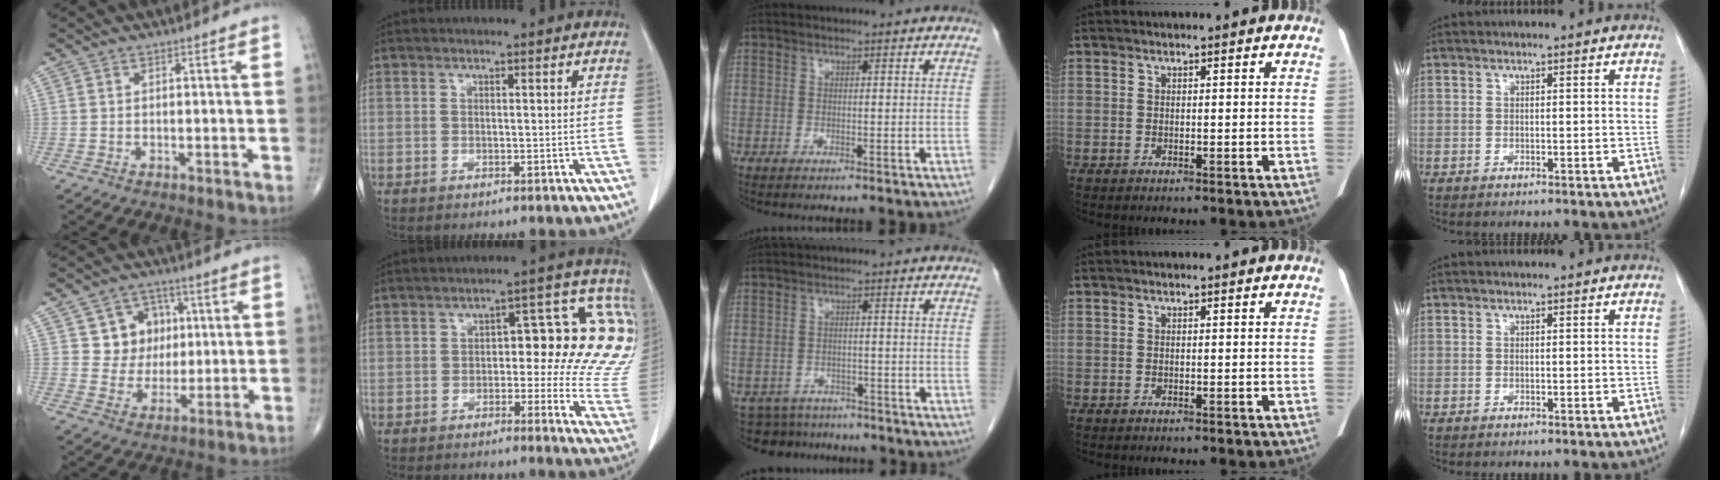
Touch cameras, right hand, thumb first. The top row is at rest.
{"thumb": {"total": 9.6, "force": [2.6, 8.7, 3.1], "torque": [0.001, -0.002, 0.044]}, "index": {"total": 15.6, "force": [2.7, 6.2, 14.1], "torque": [-0.135, 0.031, 0.024]}, "middle": {"total": 6.1, "force": [-5.5, 2.7, -0.4], "torque": [0.007, 0.012, -0.072]}}